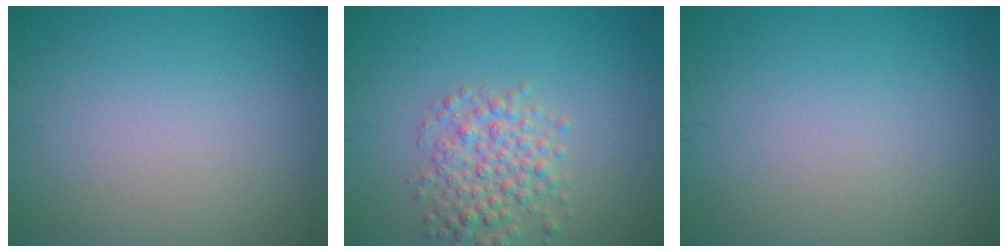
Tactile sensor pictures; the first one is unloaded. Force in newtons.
{"total": 3.8, "press": 3.8, "slide": 0.1}
{"total": 0.0}